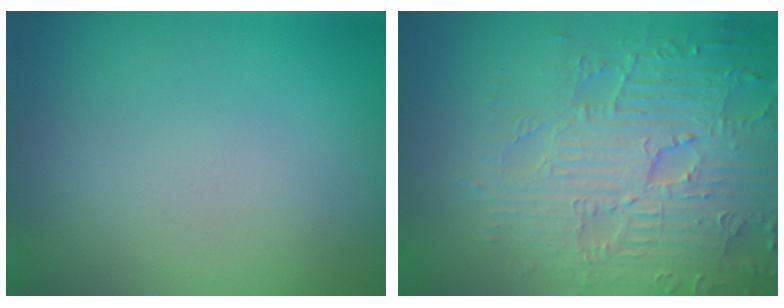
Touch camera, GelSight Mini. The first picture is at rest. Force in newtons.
{"total": 7.4, "press": 5.8, "slide": 4.5}